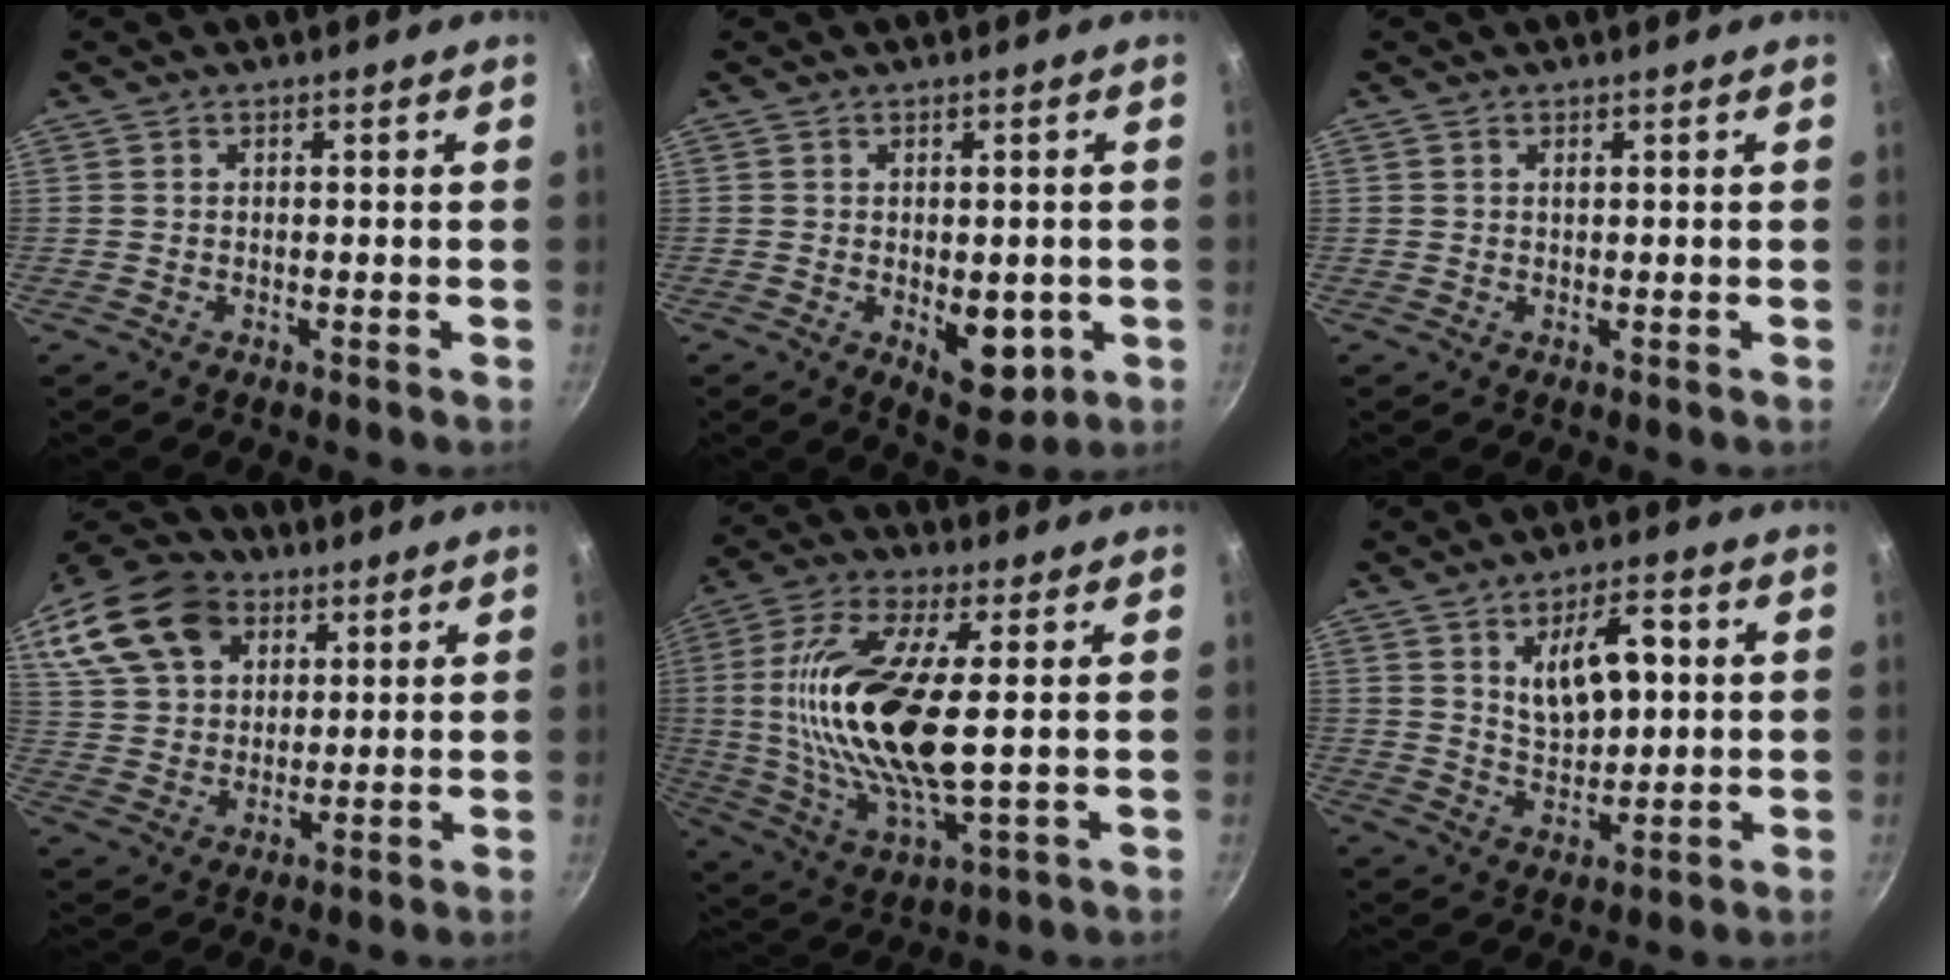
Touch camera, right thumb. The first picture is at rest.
{"total": 8.0, "force": [-1.5, 4.3, 6.5], "torque": [-0.062, -0.011, -0.011]}
{"total": 0.5, "force": [0.3, 0.3, 0.4], "torque": [-0.006, 0.001, 0.004]}
{"total": 19.0, "force": [9.0, 13.3, 10.2], "torque": [-0.195, 0.009, 0.164]}
{"total": 20.4, "force": [2.1, 7.1, 19.0], "torque": [-0.390, -0.008, 0.038]}
{"total": 10.9, "force": [2.6, 5.7, 8.9], "torque": [-0.125, -0.009, 0.053]}